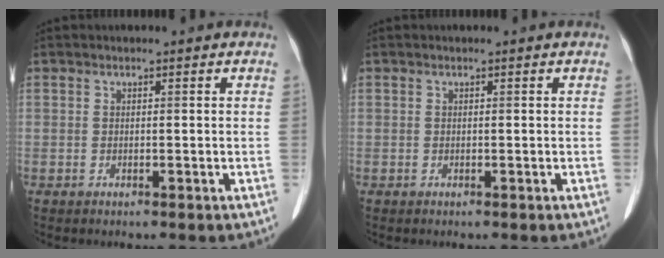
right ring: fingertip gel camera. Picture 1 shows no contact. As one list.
[{"total": 0.0}]